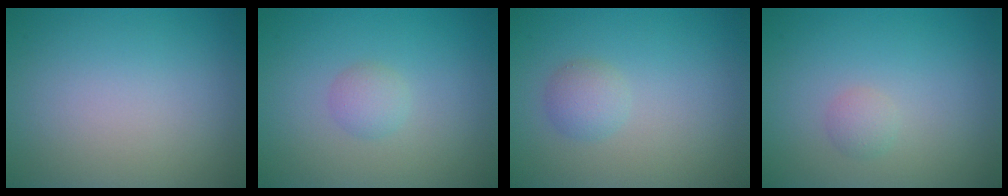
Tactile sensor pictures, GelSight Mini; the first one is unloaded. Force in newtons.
{"total": 1.4, "press": 1.4, "slide": 0.1}
{"total": 1.7, "press": 1.7, "slide": 0.1}
{"total": 1.0, "press": 1.0, "slide": 0.0}